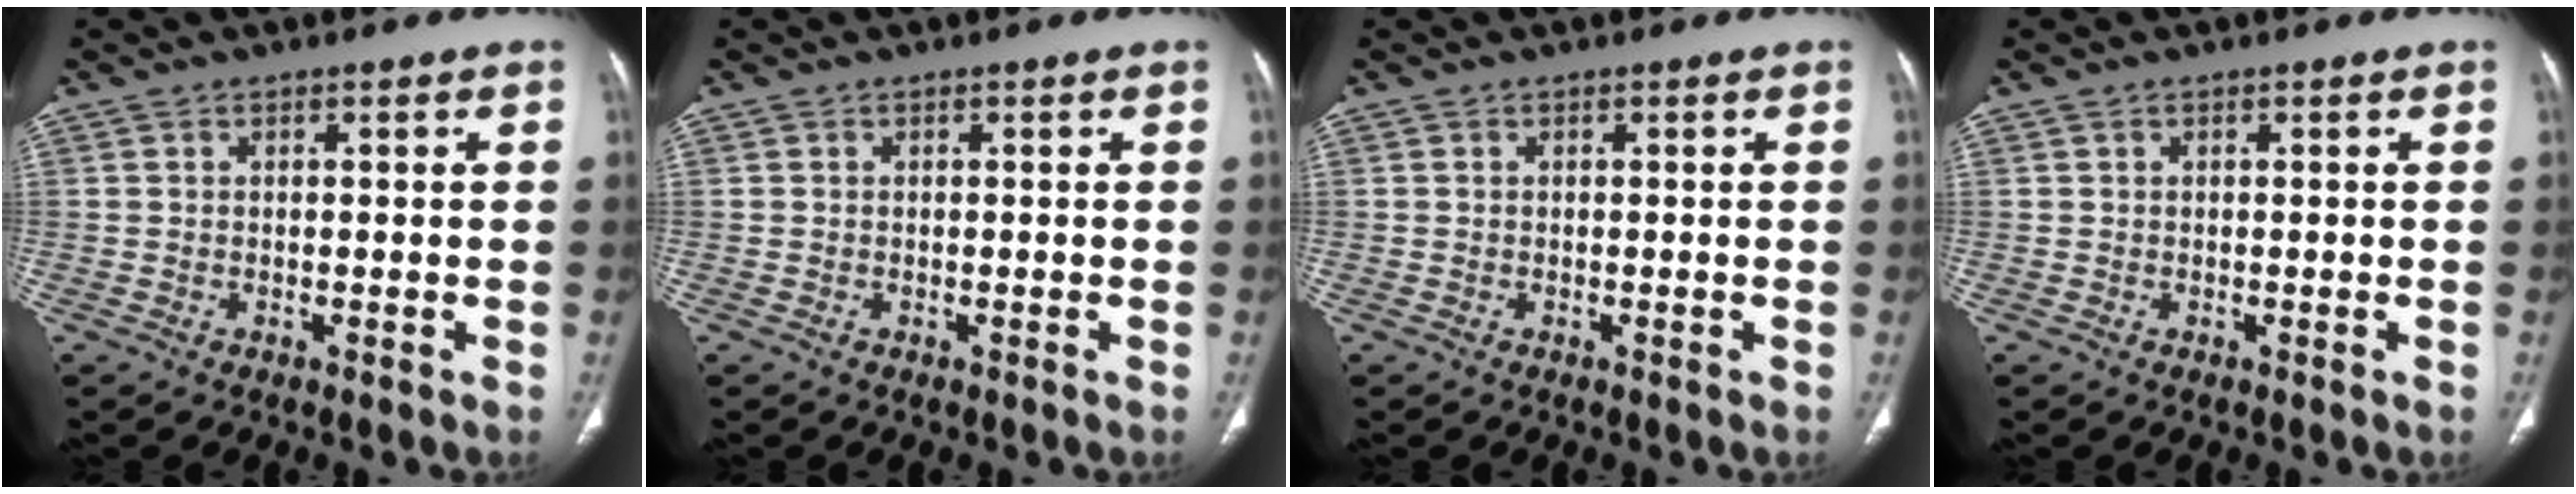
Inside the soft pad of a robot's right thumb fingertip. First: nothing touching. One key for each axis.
{"total": 0.0}
{"total": 0.0}
{"total": 0.0}